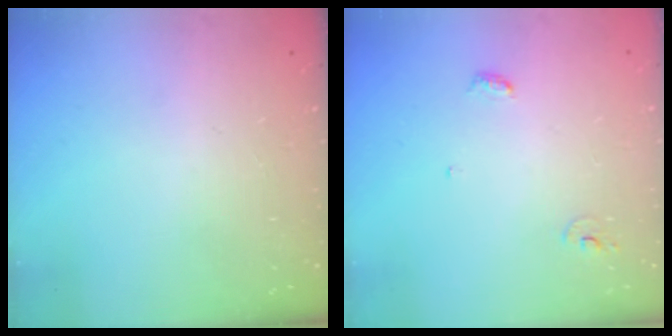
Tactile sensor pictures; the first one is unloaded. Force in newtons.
{"total": 3.7, "press": 3.7, "slide": 0.3}